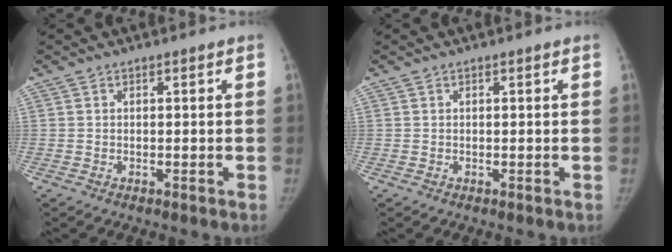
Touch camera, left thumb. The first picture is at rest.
{"total": 0.0}